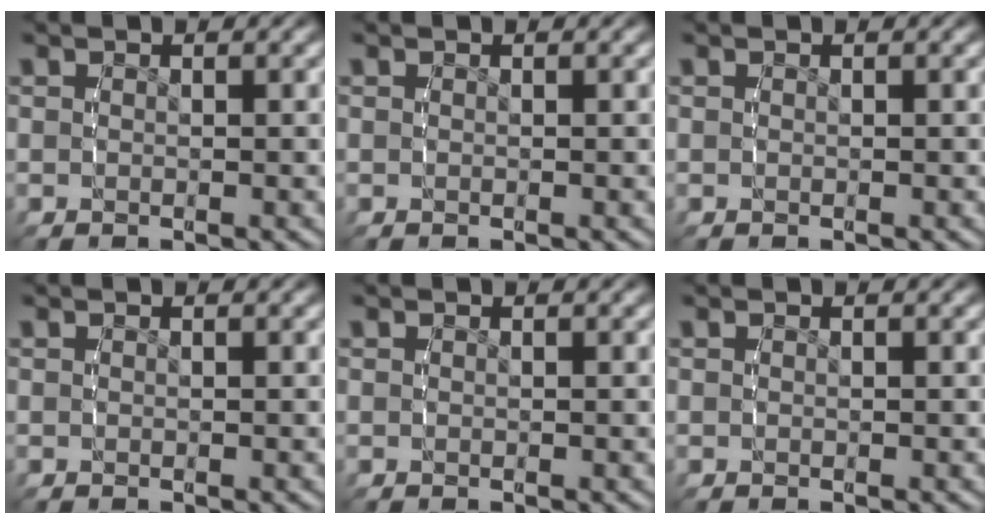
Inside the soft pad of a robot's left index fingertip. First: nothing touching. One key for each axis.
{"total": 0.0}
{"total": 0.0}
{"total": 0.0}
{"total": 0.0}
{"total": 0.0}